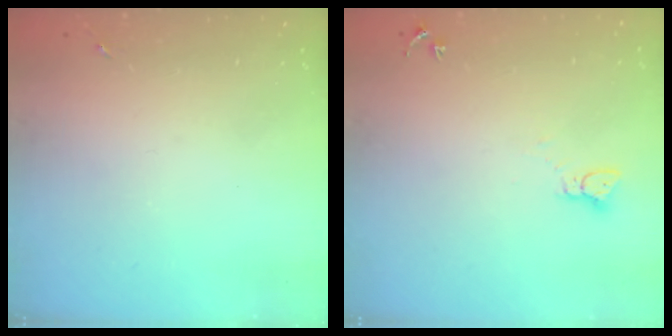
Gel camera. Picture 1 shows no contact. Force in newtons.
{"total": 2.3, "press": 2.3, "slide": 0.2}